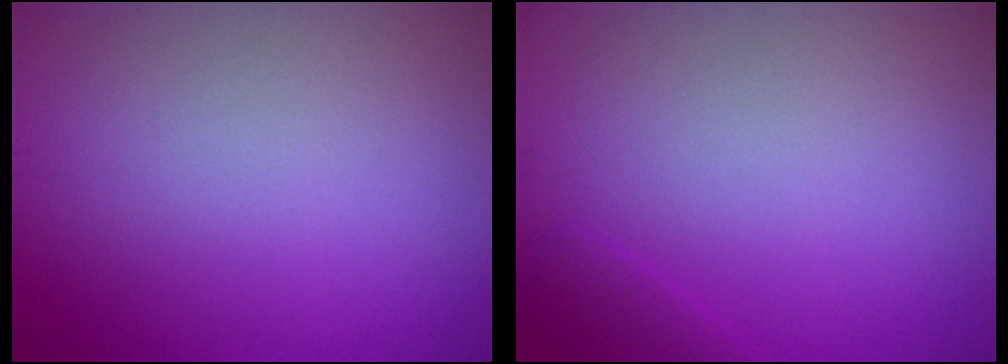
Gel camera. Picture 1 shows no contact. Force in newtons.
{"total": 1.1, "press": 1.1, "slide": 0.1}